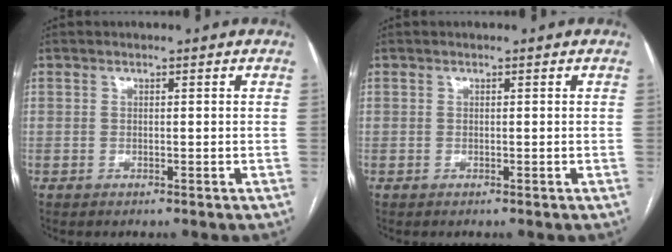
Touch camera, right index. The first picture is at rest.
{"total": 0.0}